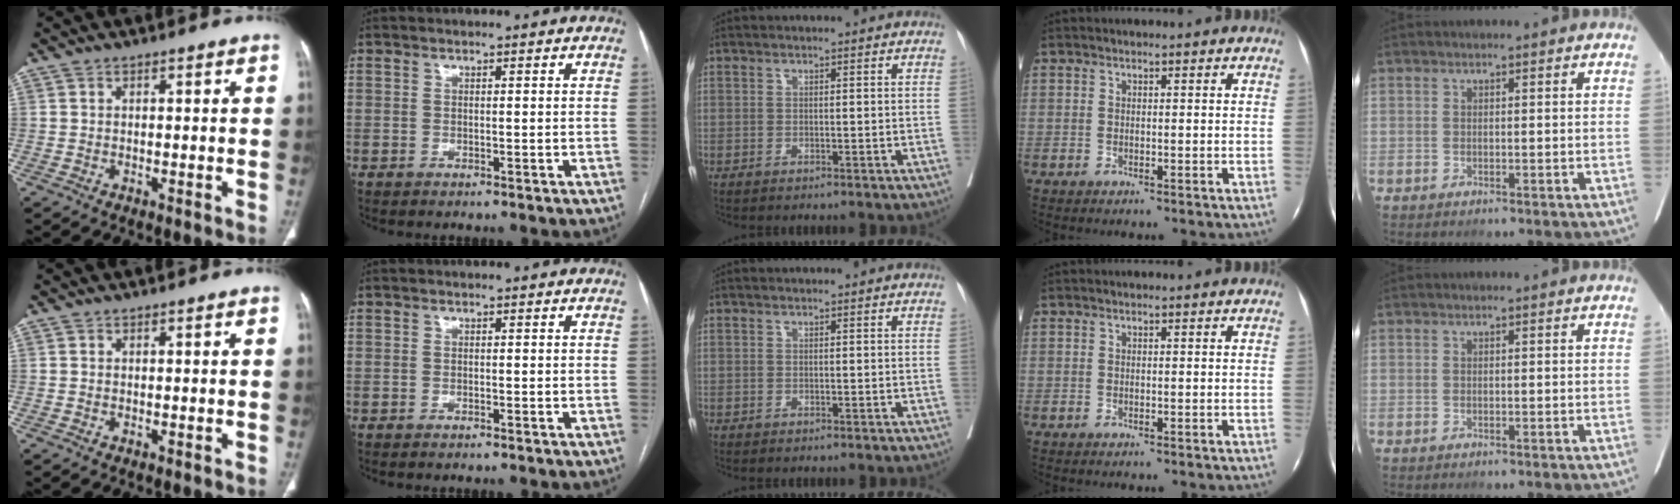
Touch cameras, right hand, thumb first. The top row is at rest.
{}